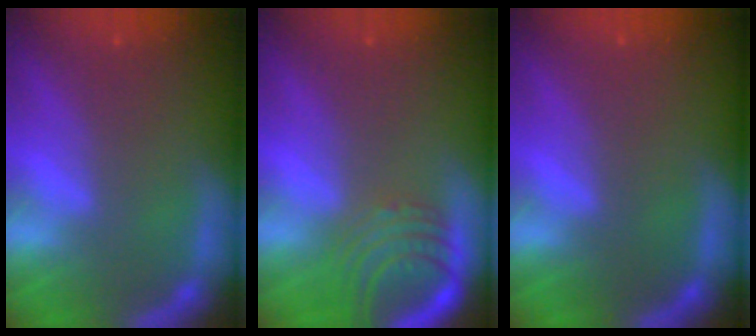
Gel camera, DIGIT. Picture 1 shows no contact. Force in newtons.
{"total": 6.1}
{"total": 0.0}